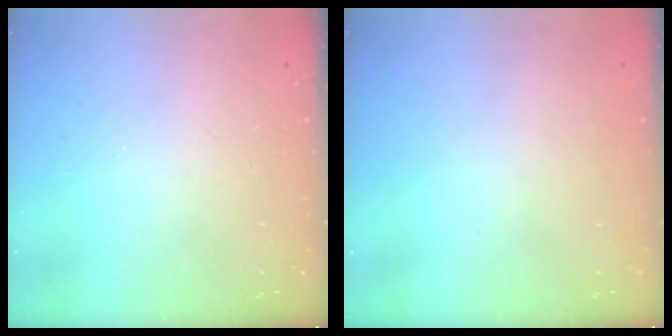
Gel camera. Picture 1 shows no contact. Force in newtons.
{"total": 0.7, "press": 0.4, "slide": 0.5}